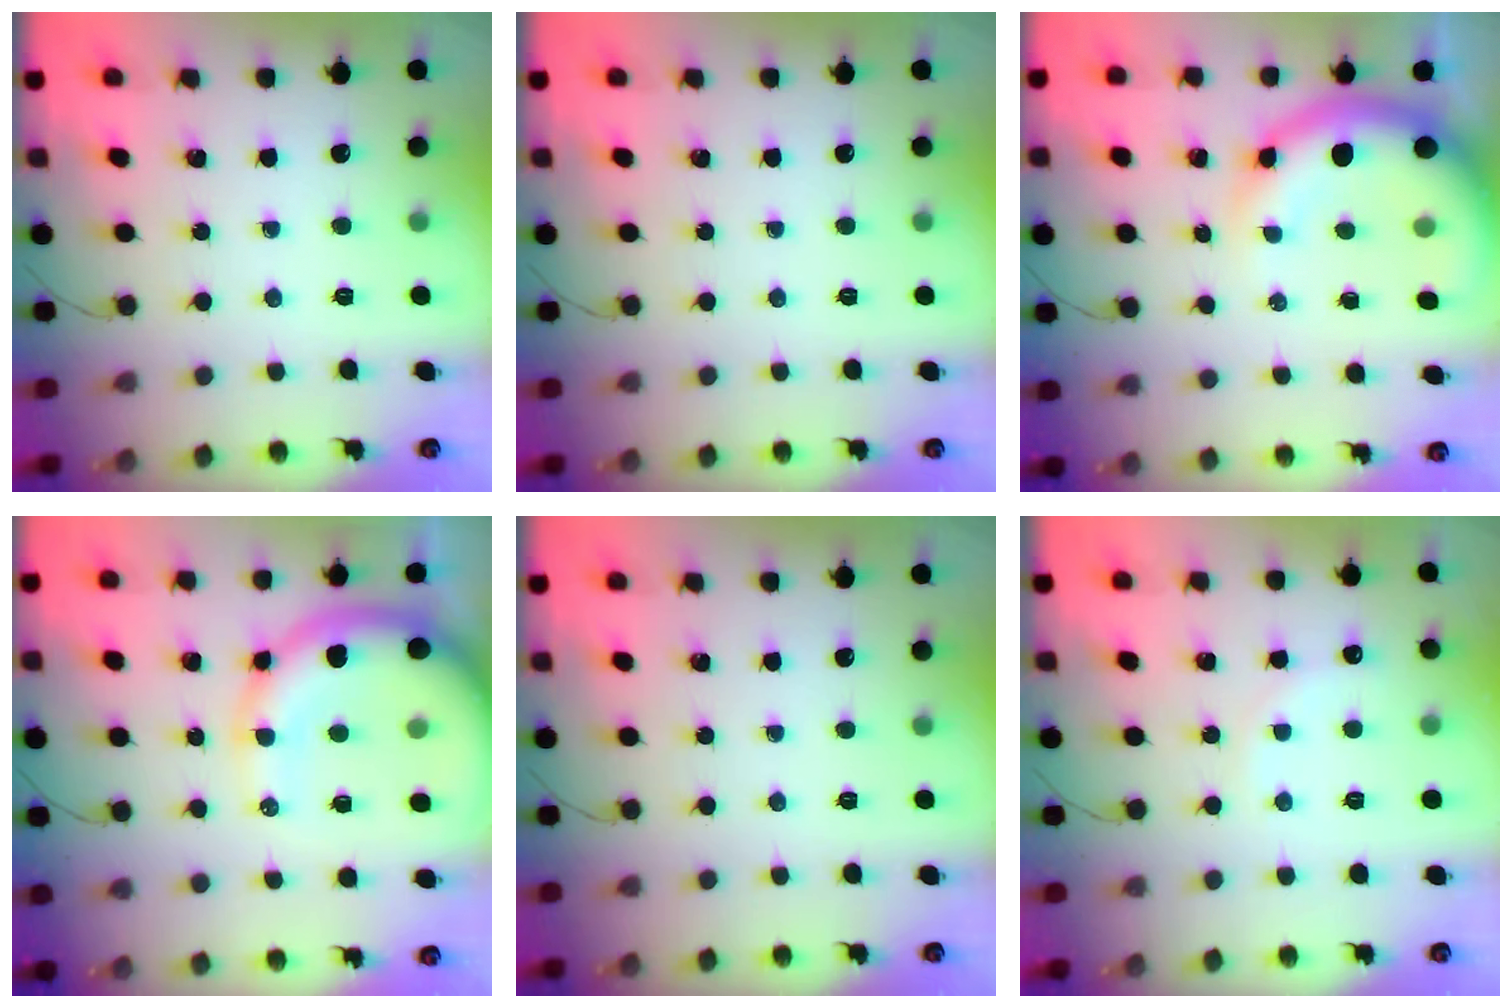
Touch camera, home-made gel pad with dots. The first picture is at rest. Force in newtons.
{"total": 0.0}
{"total": 10.0, "press": 9.5, "slide": 3.0}
{"total": 16.5, "press": 16.2, "slide": 3.6}
{"total": 0.0}
{"total": 6.1, "press": 5.9, "slide": 1.4}